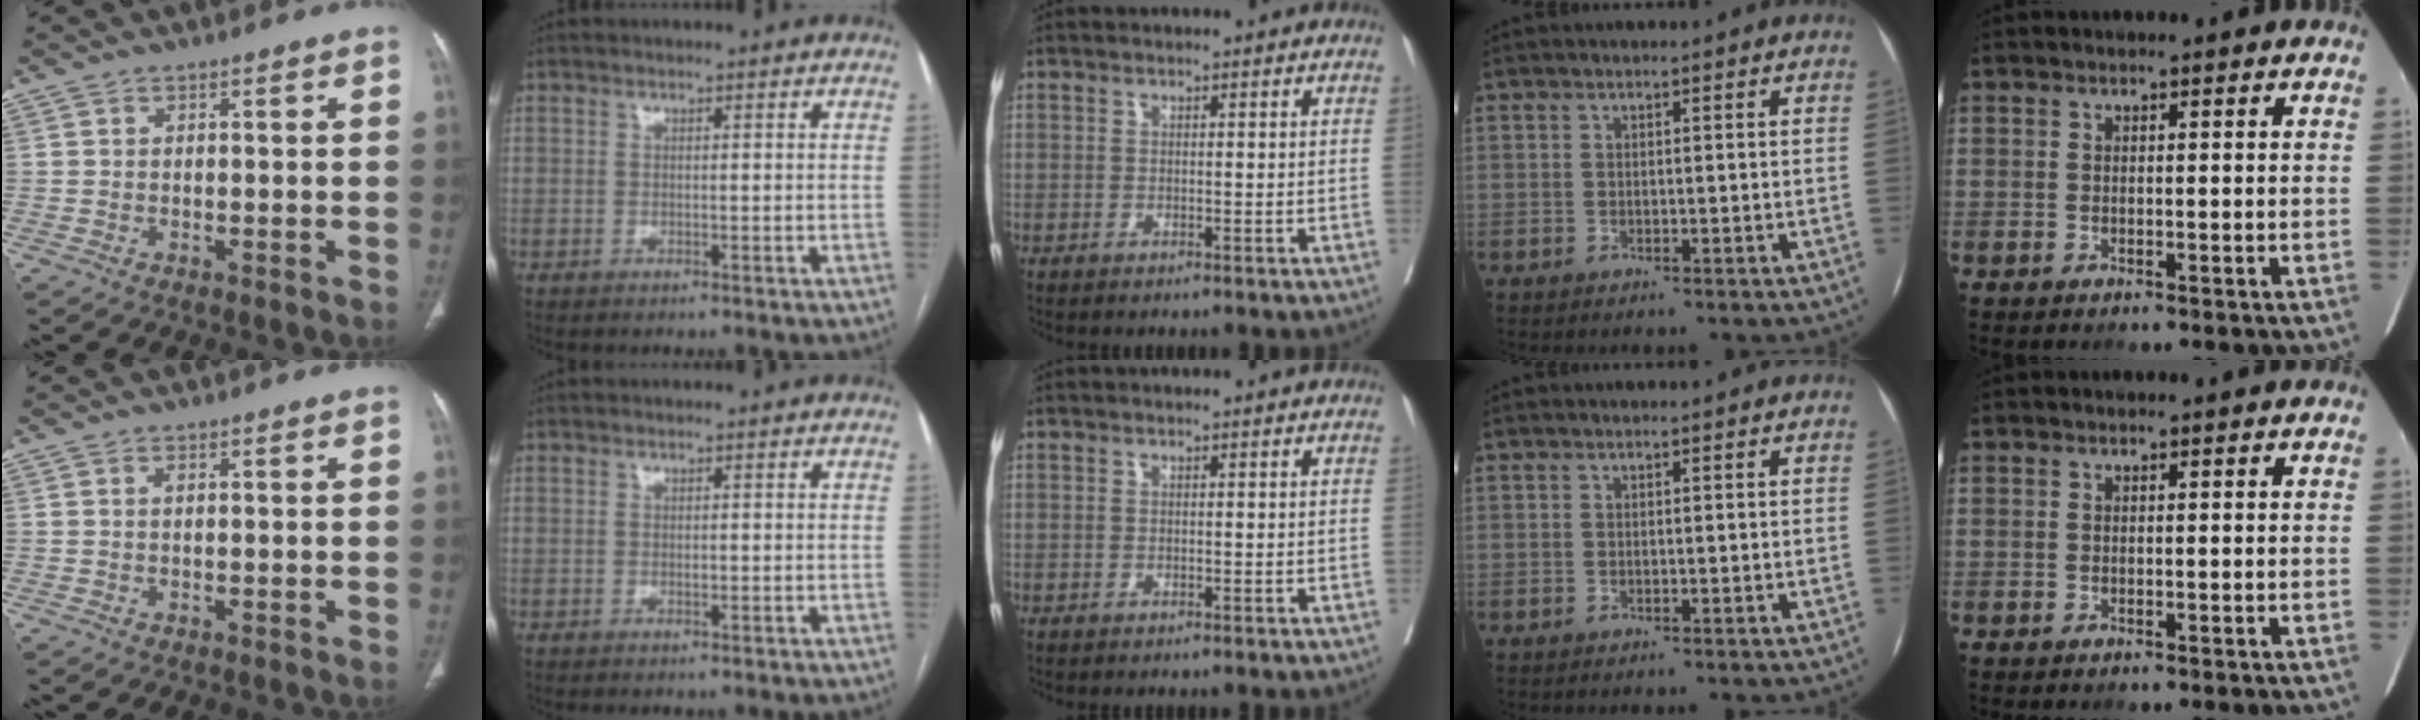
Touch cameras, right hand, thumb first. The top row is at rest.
{"thumb": {"total": 0.7, "force": [0.1, 0.4, 0.5], "torque": [-0.012, 0.002, 0.002]}, "index": {"total": 0.7, "force": [-0.1, 0.4, 0.6], "torque": [-0.012, 0.000, 0.000]}}